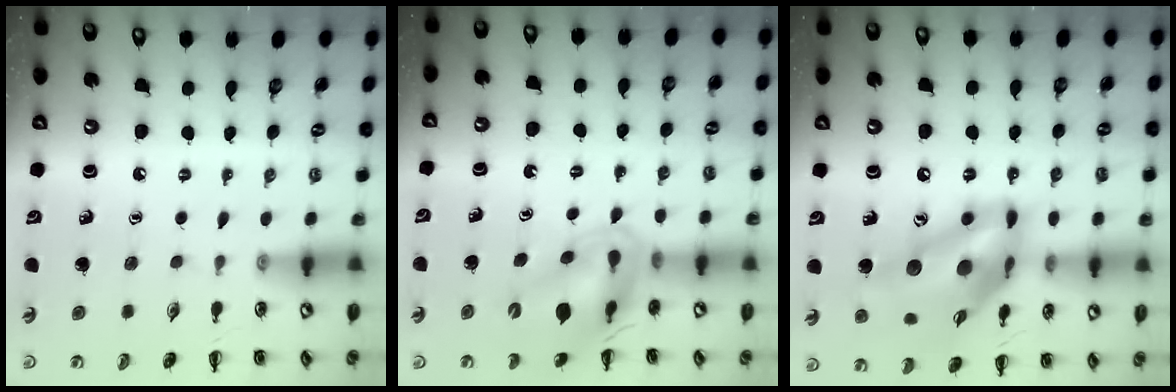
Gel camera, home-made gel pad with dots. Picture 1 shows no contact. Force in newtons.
{"total": 13.8, "press": 13.3, "slide": 3.7}
{"total": 16.9, "press": 16.1, "slide": 5.0}